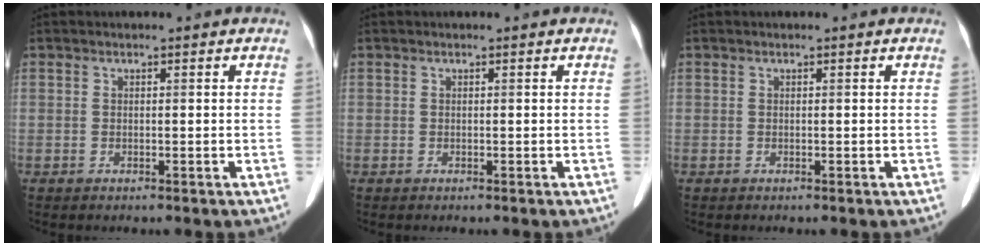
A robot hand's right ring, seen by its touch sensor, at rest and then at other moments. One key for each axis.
{"total": 0.0}
{"total": 0.0}